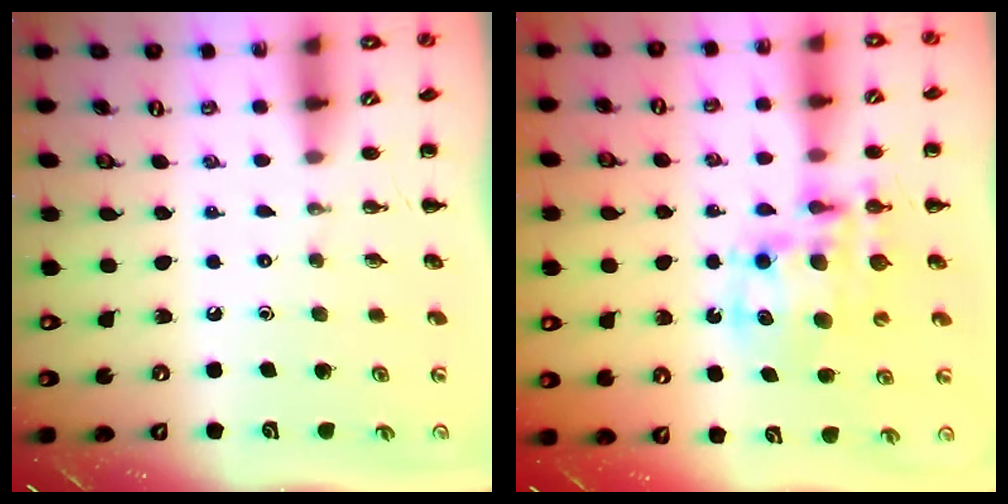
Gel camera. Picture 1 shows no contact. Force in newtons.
{"total": 12.0, "press": 11.7, "slide": 2.7}